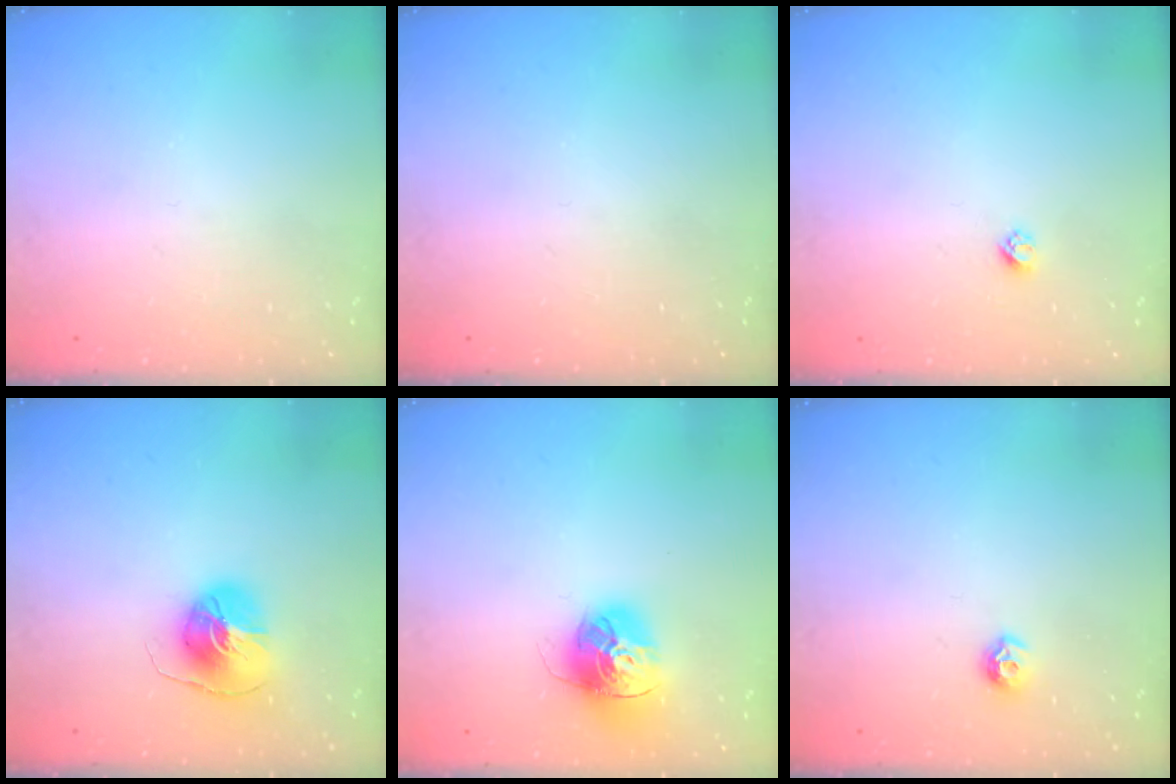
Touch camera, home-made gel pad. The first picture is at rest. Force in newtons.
{"total": 0.0}
{"total": 2.4, "press": 2.4, "slide": 0.2}
{"total": 8.5, "press": 8.5, "slide": 0.2}
{"total": 15.7, "press": 15.6, "slide": 1.6}
{"total": 6.8, "press": 6.7, "slide": 1.0}